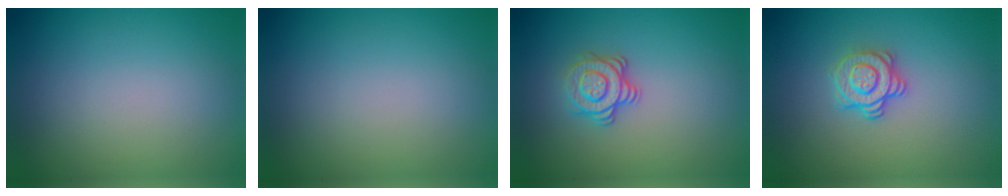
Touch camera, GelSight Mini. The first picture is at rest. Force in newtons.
{"total": 0.0}
{"total": 3.1, "press": 2.5, "slide": 1.7}
{"total": 3.0, "press": 2.6, "slide": 1.4}